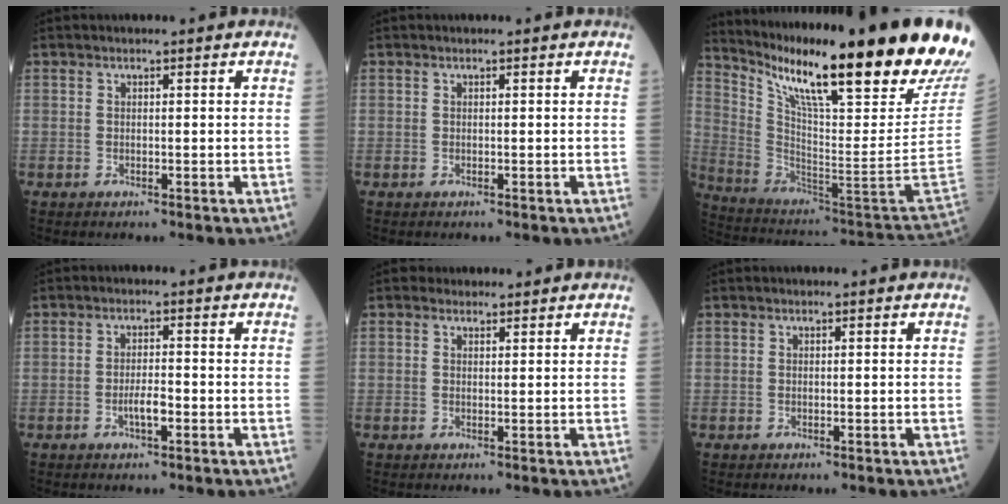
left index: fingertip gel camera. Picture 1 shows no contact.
{"total": 0.0}
{"total": 30.6, "force": [21.9, 0.4, 21.3], "torque": [-0.343, -0.065, 0.326]}
{"total": 2.5, "force": [-1.2, 0.6, 2.1], "torque": [-0.037, 0.002, -0.023]}
{"total": 1.4, "force": [1.2, 0.8, -0.2], "torque": [0.008, 0.006, 0.014]}
{"total": 0.0}